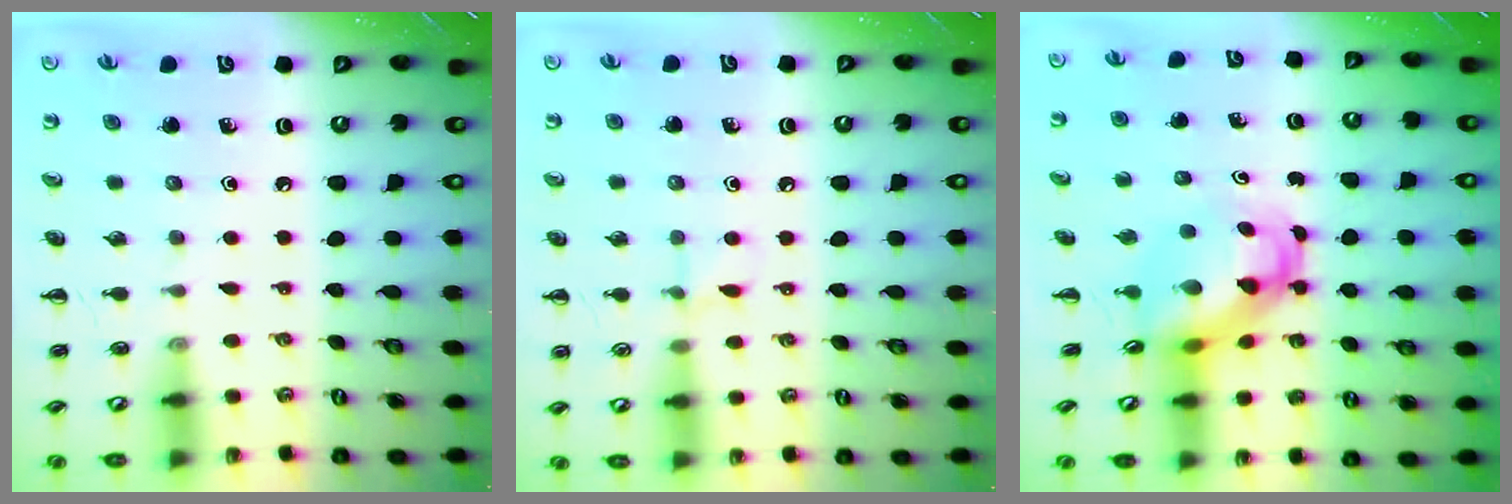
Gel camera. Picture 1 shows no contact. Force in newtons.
{"total": 5.4, "press": 5.1, "slide": 1.9}
{"total": 4.6, "press": 4.4, "slide": 1.1}